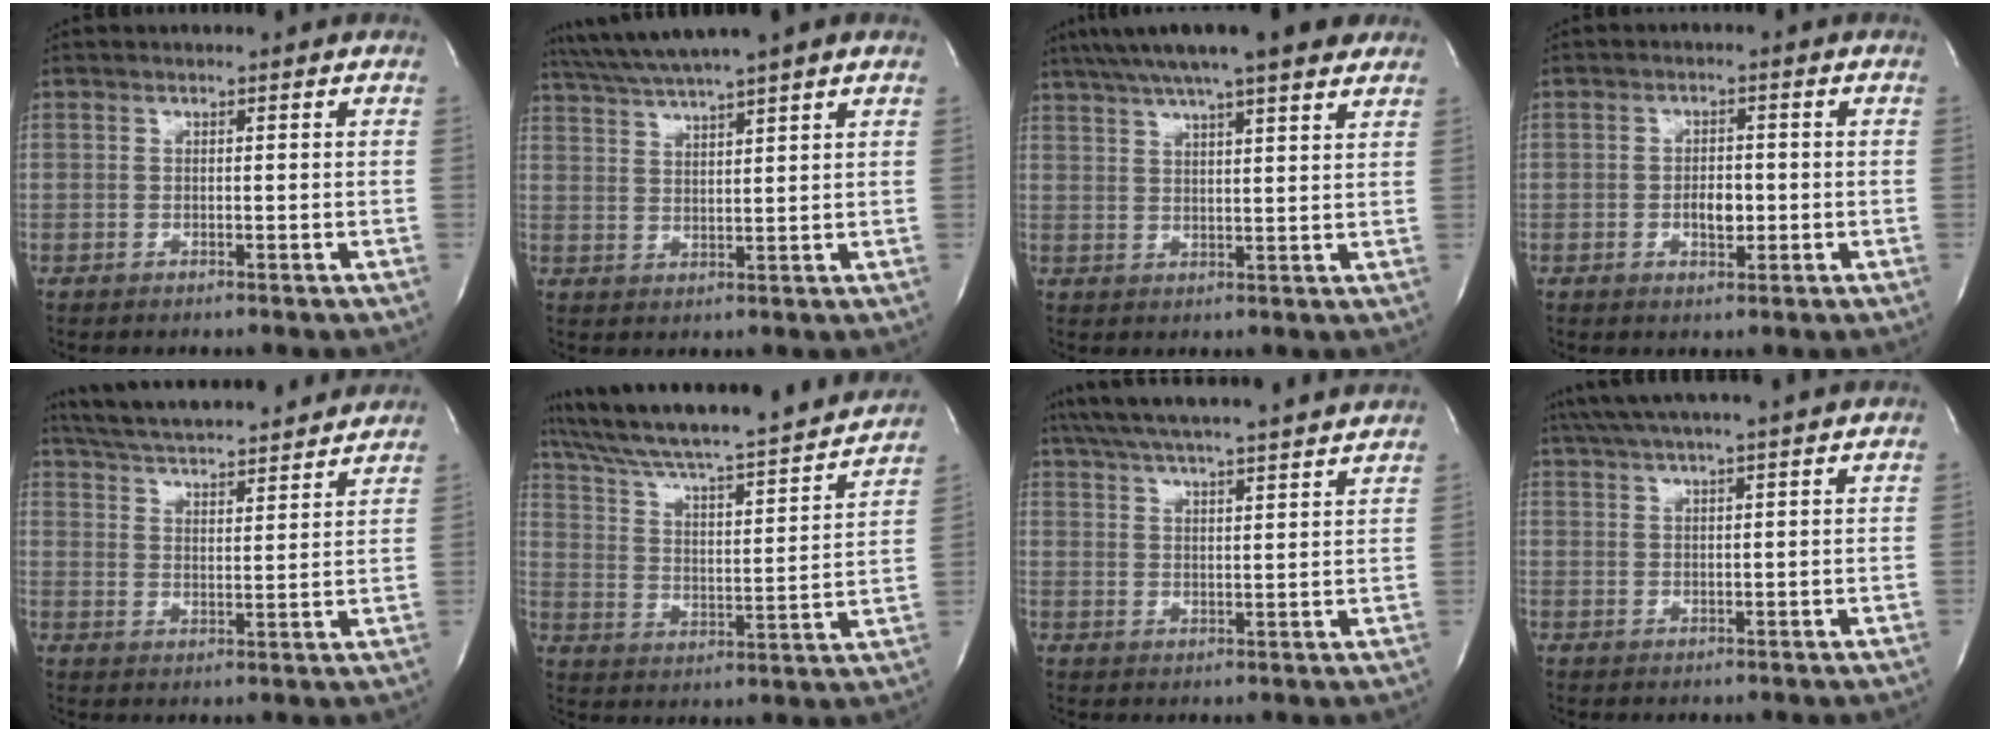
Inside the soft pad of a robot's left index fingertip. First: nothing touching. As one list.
[{"total": 9.8, "force": [8.1, -0.7, 5.5], "torque": [-0.102, 0.030, 0.127]}, {"total": 17.1, "force": [13.6, 1.9, 10.3], "torque": [-0.178, 0.036, 0.191]}, {"total": 3.1, "force": [-0.8, 1.6, 2.6], "torque": [-0.039, 0.000, -0.011]}, {"total": 20.2, "force": [18.5, 2.1, 7.9], "torque": [-0.139, 0.018, 0.266]}, {"total": 25.8, "force": [22.9, 1.8, 11.6], "torque": [-0.199, -0.030, 0.328]}, {"total": 21.4, "force": [19.1, 0.6, 9.5], "torque": [-0.171, 0.014, 0.266]}, {"total": 10.7, "force": [9.2, -1.5, 5.3], "torque": [-0.096, 0.018, 0.129]}]